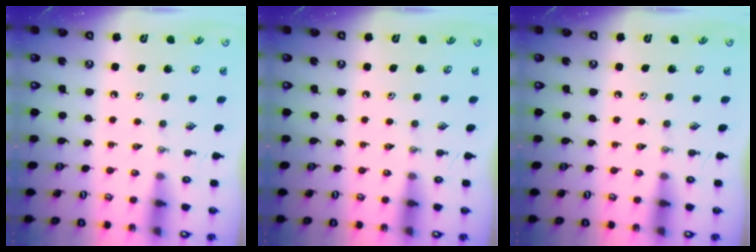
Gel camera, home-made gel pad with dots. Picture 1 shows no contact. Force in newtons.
{"total": 0.0}
{"total": 0.0}